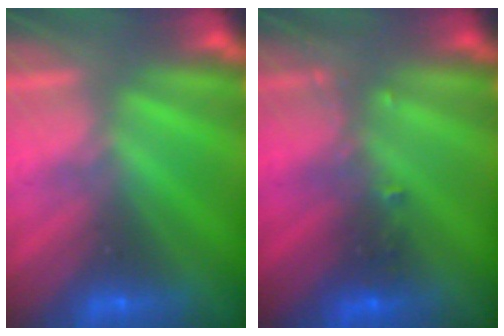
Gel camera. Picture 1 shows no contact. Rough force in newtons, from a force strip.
{"total": 2.7}